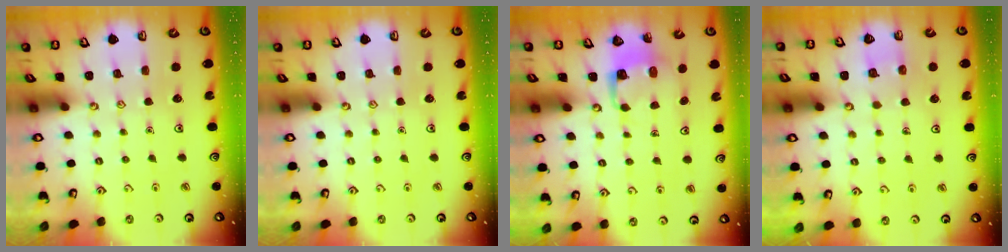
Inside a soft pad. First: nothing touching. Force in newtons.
{"total": 0.0}
{"total": 3.8, "press": 3.8, "slide": 0.2}
{"total": 2.7, "press": 2.7, "slide": 0.1}